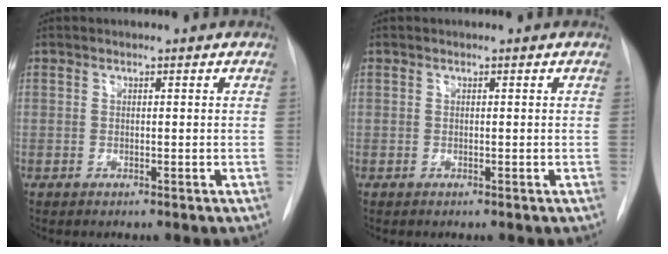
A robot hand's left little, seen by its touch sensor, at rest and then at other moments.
{"total": 0.0}